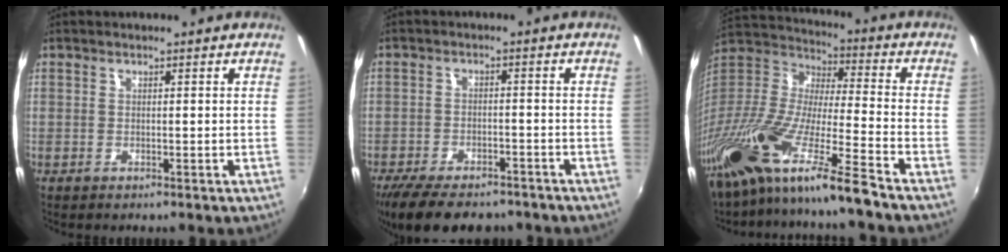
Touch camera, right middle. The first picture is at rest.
{"total": 13.6, "force": [-10.6, 5.3, 6.6], "torque": [-0.147, -0.029, -0.168]}
{"total": 20.6, "force": [-15.5, 0.6, 13.5], "torque": [-0.249, -0.046, -0.294]}